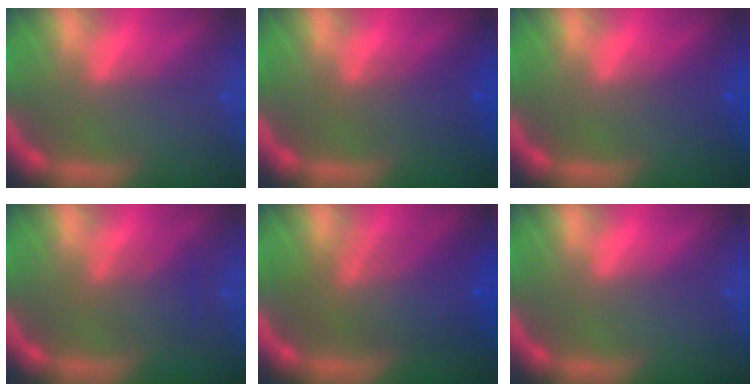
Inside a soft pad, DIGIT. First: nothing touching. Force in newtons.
{"total": 2.5}
{"total": 1.4}
{"total": 3.0}
{"total": 7.0}
{"total": 0.0}